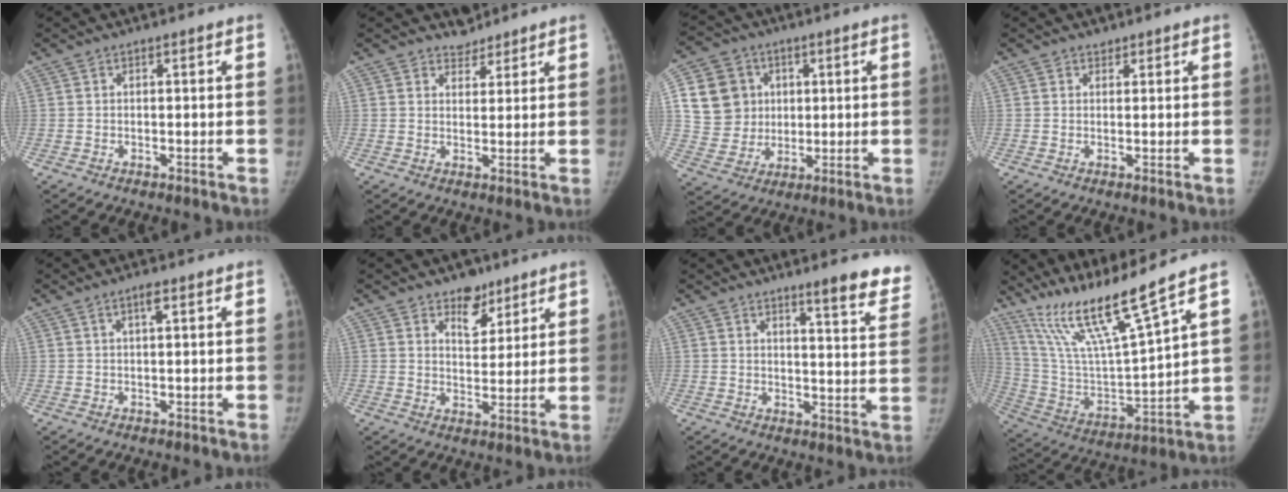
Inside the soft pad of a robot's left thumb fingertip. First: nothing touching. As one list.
[{"total": 3.1, "force": [2.6, 1.6, -0.3], "torque": [0.028, -0.020, 0.034]}, {"total": 13.1, "force": [2.9, 11.8, 4.8], "torque": [-0.066, 0.001, 0.057]}, {"total": 1.1, "force": [0.8, 0.8, -0.1], "torque": [0.013, -0.005, 0.005]}, {"total": 2.0, "force": [1.0, 0.3, 1.7], "torque": [-0.032, 0.002, 0.017]}, {"total": 6.7, "force": [4.7, 3.8, 2.9], "torque": [-0.013, -0.032, 0.075]}, {"total": 10.6, "force": [8.2, 1.7, 6.4], "torque": [-0.051, -0.054, 0.091]}, {"total": 17.5, "force": [13.3, 0.1, 11.3], "torque": [-0.198, -0.073, 0.260]}]